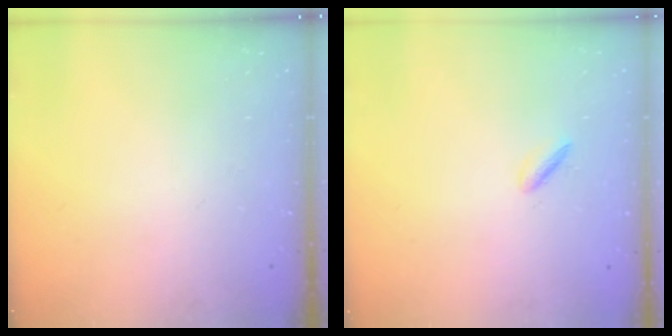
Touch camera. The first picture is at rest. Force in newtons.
{"total": 2.0, "press": 2.0, "slide": 0.4}